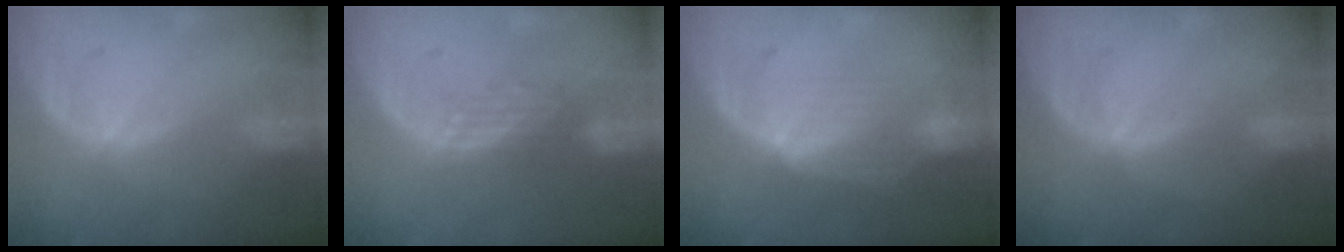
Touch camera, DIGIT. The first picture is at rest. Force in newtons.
{"total": 2.8, "press": 2.4, "slide": 1.4}
{"total": 7.0, "press": 6.5, "slide": 2.6}
{"total": 1.2, "press": 0.7, "slide": 0.9}